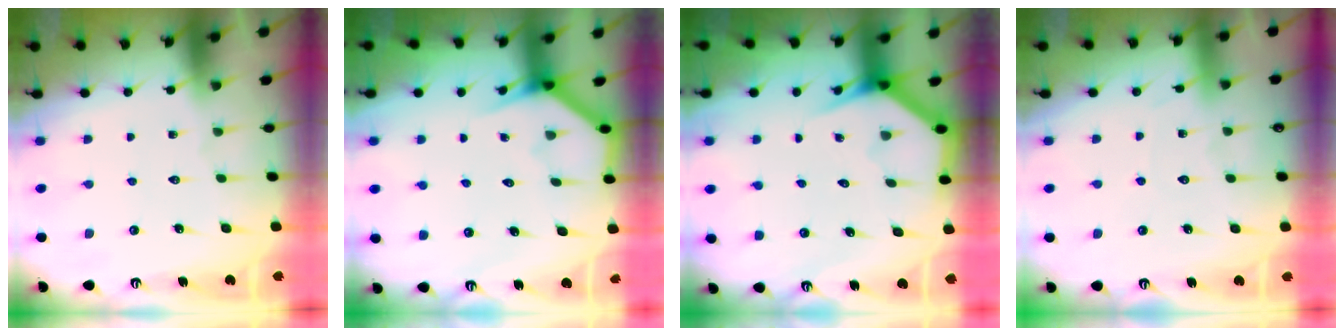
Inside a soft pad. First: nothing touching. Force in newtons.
{"total": 3.7, "press": 3.7, "slide": 0.3}
{"total": 3.6, "press": 3.5, "slide": 0.2}
{"total": 3.6, "press": 3.6, "slide": 0.5}